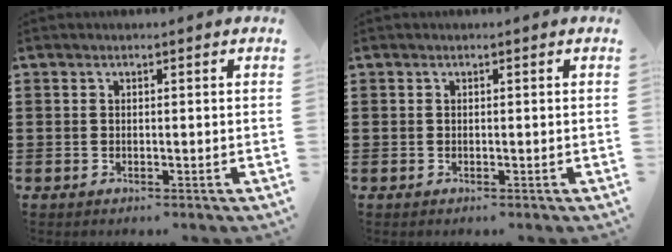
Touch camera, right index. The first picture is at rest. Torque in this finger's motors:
{"motor_torque": [0.16, 0.43, 0.00, 0.00]}